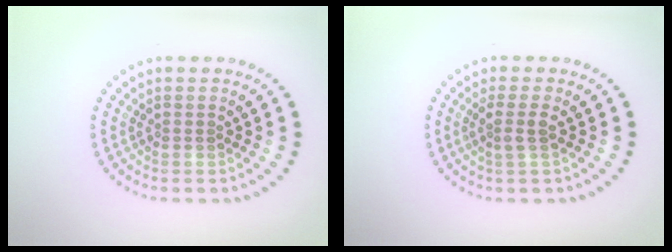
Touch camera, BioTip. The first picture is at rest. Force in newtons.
{"total": 1.6, "press": 1.3, "slide": 1.0}